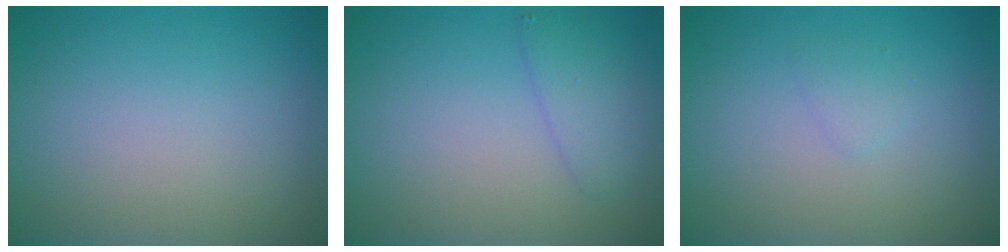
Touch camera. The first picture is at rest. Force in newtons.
{"total": 2.3, "press": 2.3, "slide": 0.1}
{"total": 0.8, "press": 0.8, "slide": 0.1}